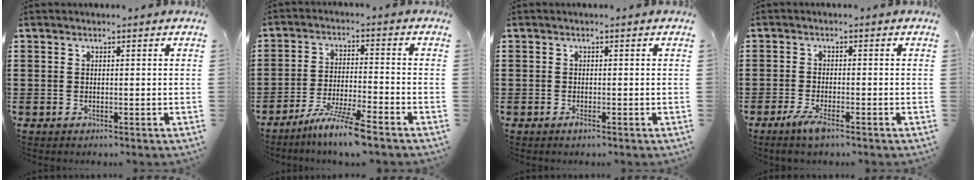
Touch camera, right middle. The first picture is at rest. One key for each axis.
{"total": 7.2, "fx": -6.0, "fy": -0.4, "fz": 4.0, "tx": -0.081, "ty": -0.014, "tz": -0.114}
{"total": 0.7, "fx": -0.3, "fy": 0.1, "fz": 0.6, "tx": -0.014, "ty": -0.007, "tz": -0.004}
{"total": 3.3, "fx": -1.9, "fy": 0.6, "fz": 2.6, "tx": -0.062, "ty": -0.009, "tz": -0.039}